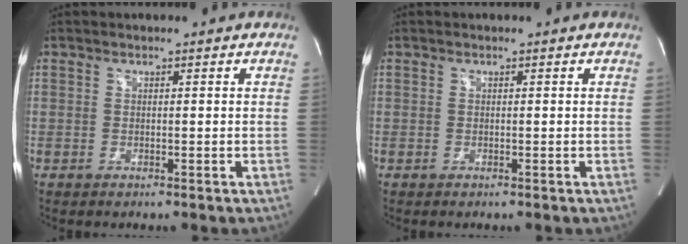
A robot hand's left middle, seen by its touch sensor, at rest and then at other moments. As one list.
[{"total": 0.0}]